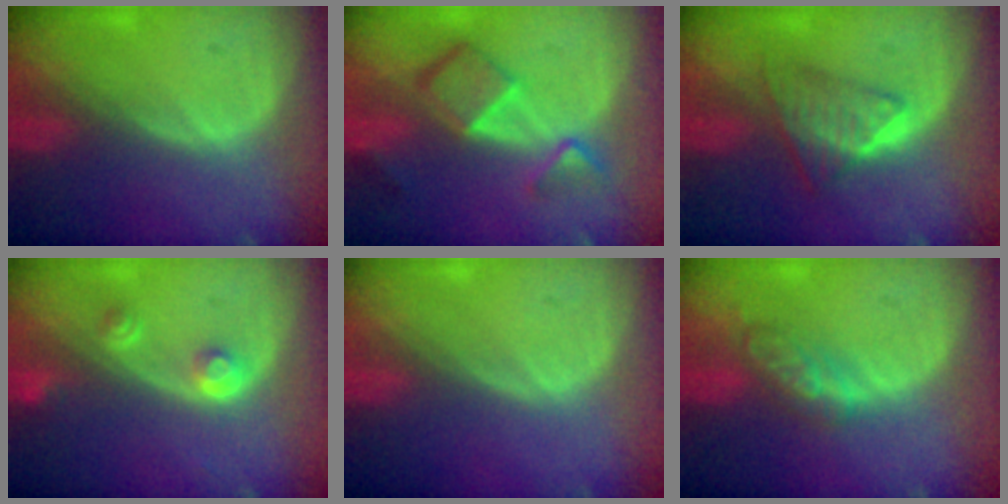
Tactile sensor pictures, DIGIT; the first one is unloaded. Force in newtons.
{"total": 7.4, "press": 6.4, "slide": 3.8}
{"total": 6.1, "press": 5.2, "slide": 3.1}
{"total": 3.0, "press": 2.8, "slide": 0.9}
{"total": 0.0}
{"total": 4.9, "press": 4.9, "slide": 0.5}